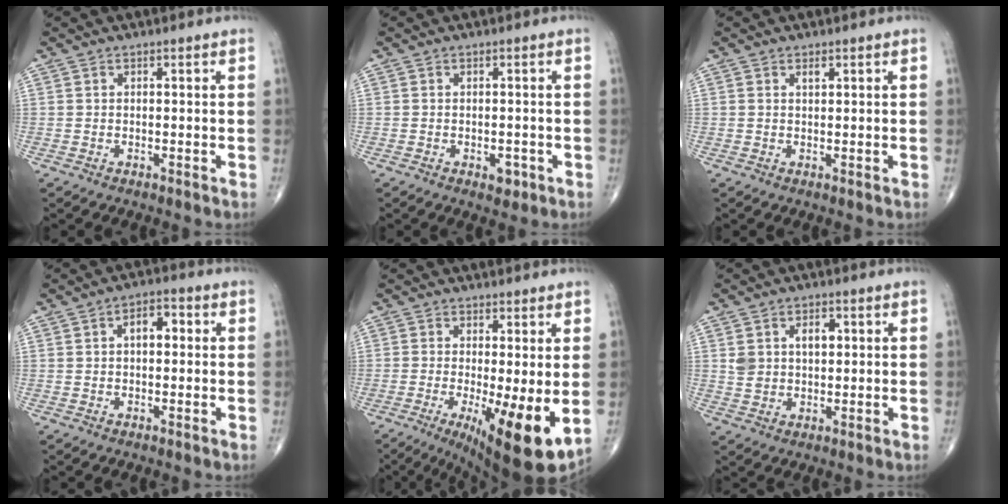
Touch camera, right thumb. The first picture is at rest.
{"total": 2.2, "force": [-0.9, 1.3, 1.5], "torque": [-0.011, 0.001, -0.010]}
{"total": 0.9, "force": [0.5, 0.4, 0.6], "torque": [-0.007, -0.003, 0.009]}
{"total": 4.8, "force": [0.8, 2.7, 3.8], "torque": [-0.049, 0.014, 0.006]}
{"total": 12.8, "force": [-2.6, 3.0, 12.1], "torque": [-0.186, -0.028, -0.031]}
{"total": 5.8, "force": [1.5, 3.9, 3.9], "torque": [-0.052, -0.001, 0.030]}